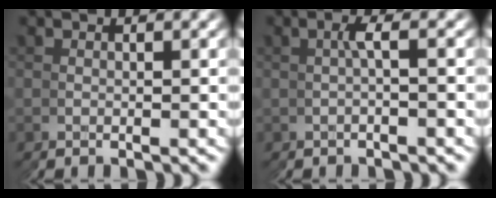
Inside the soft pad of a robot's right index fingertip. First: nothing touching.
{"total": 0.6, "force": [0.3, -0.5, 0.0], "torque": [-0.002, 0.011, 0.001]}